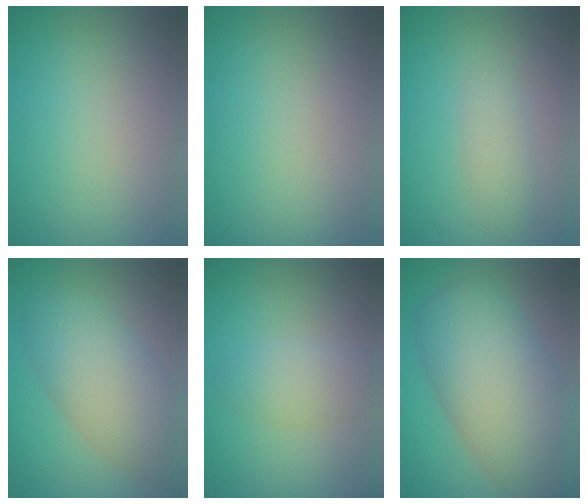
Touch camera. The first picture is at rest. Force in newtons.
{"total": 0.0}
{"total": 1.7, "press": 1.7, "slide": 0.1}
{"total": 6.4, "press": 6.4, "slide": 0.2}
{"total": 2.4, "press": 2.4, "slide": 0.1}
{"total": 10.9, "press": 10.9, "slide": 0.5}